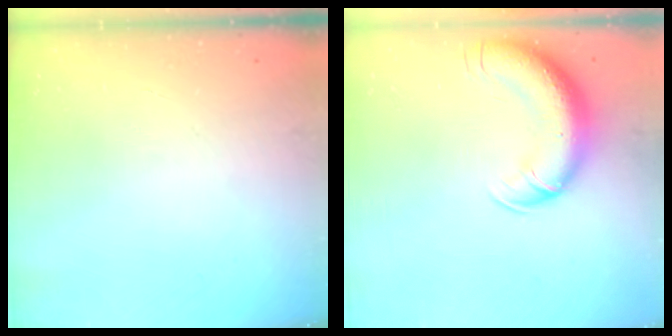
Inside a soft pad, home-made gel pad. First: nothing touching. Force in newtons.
{"total": 13.1, "press": 12.7, "slide": 3.2}